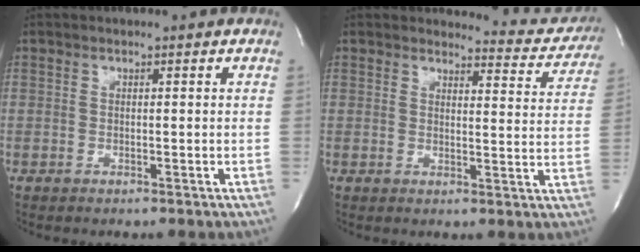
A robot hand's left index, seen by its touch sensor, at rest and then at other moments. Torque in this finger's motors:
{"motor_torque": [1.10, -1.04, 0.13, -0.03]}